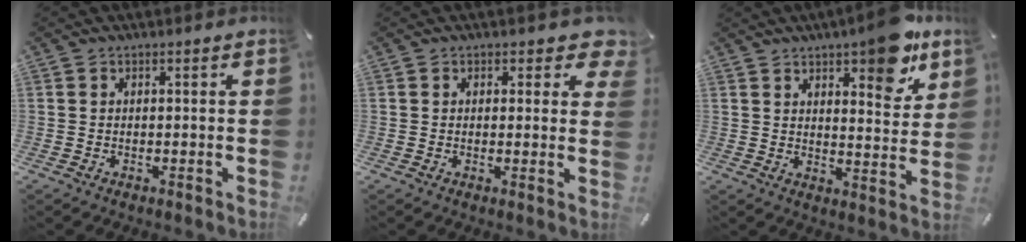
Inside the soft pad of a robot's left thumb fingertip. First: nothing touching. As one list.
[{"total": 4.2, "force": [2.1, 2.6, 2.7], "torque": [-0.017, -0.010, 0.030]}, {"total": 11.2, "force": [8.0, 4.1, 6.7], "torque": [-0.071, -0.053, 0.131]}]